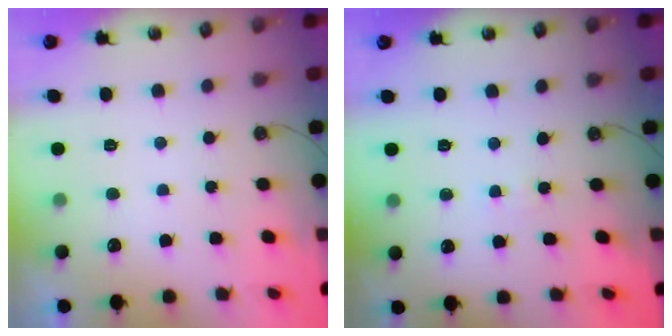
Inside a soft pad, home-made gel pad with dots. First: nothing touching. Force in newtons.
{"total": 2.8, "press": 2.8, "slide": 0.3}